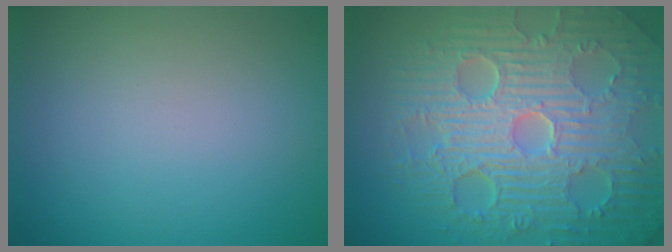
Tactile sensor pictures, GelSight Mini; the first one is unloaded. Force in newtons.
{"total": 11.3, "press": 7.4, "slide": 8.6}